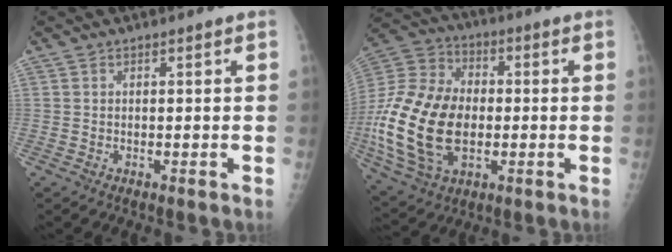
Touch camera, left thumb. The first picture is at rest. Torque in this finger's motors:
{"motor_torque": [0.10, 1.10, 1.51, 1.26, 0.39]}